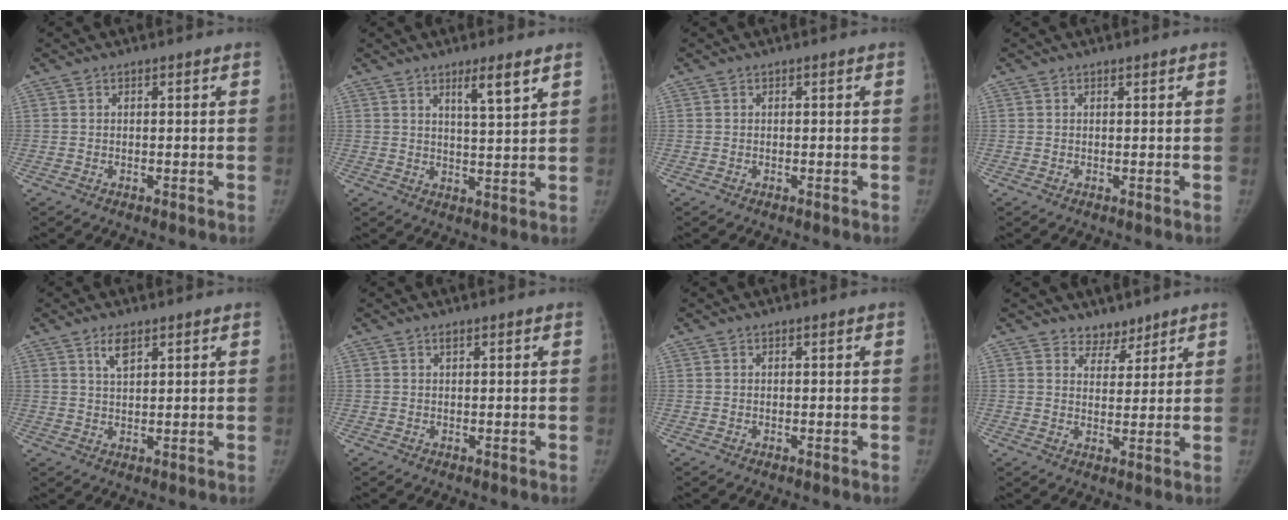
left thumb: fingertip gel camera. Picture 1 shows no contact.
{"total": 5.4, "force": [3.4, 0.4, 4.1], "torque": [-0.065, -0.029, 0.059]}
{"total": 0.0}
{"total": 0.0}
{"total": 3.3, "force": [2.1, 1.2, 2.2], "torque": [-0.037, -0.008, 0.042]}
{"total": 0.5, "force": [0.4, 0.2, 0.4], "torque": [-0.008, 0.001, 0.006]}
{"total": 0.0}
{"total": 3.8, "force": [3.2, 2.1, 0.1], "torque": [0.028, -0.023, 0.049]}